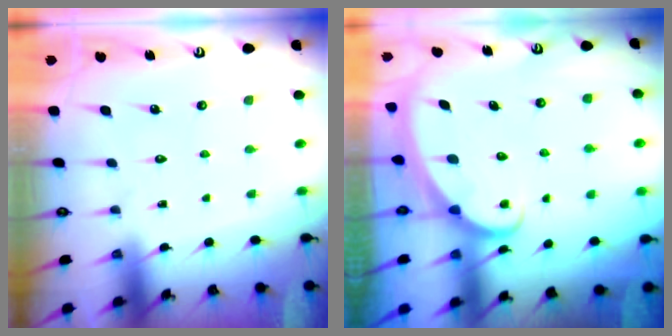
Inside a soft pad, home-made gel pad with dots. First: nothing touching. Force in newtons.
{"total": 2.5, "press": 2.4, "slide": 0.2}